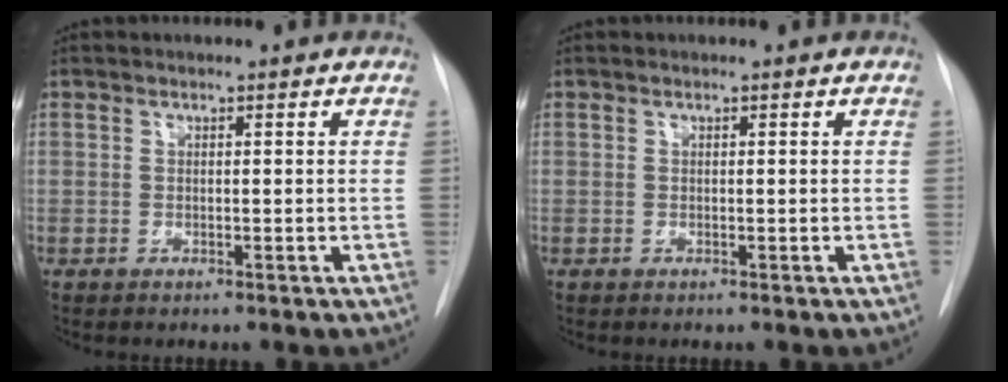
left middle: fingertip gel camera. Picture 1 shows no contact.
{"total": 0.0}